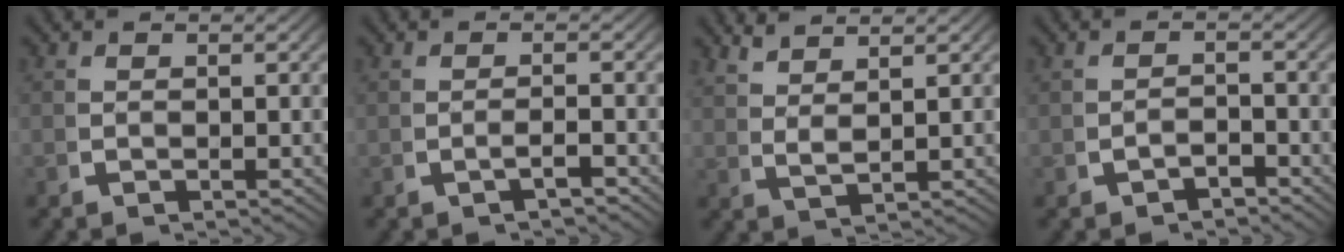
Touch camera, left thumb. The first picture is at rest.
{"total": 1.5, "force": [-0.9, 0.3, 1.1], "torque": [-0.026, 0.004, -0.018]}
{"total": 2.9, "force": [2.7, 0.1, 1.1], "torque": [-0.017, 0.003, 0.059]}
{"total": 1.8, "force": [-1.7, 0.4, 0.4], "torque": [-0.005, -0.004, -0.024]}